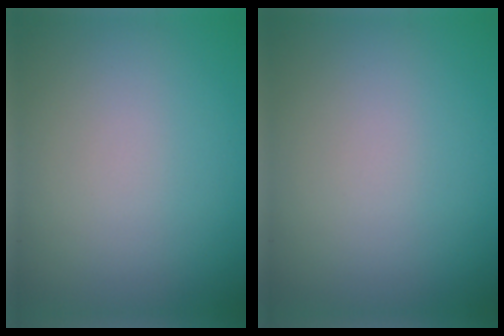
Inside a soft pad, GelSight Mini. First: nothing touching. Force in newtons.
{"total": 0.0}